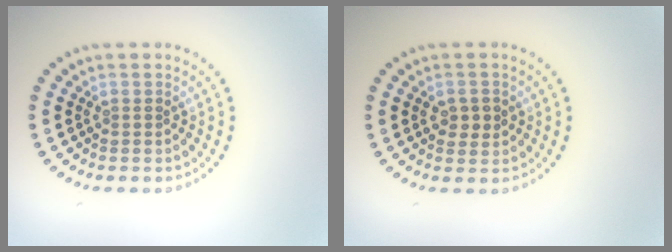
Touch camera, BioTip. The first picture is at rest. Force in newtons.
{"total": 1.8, "press": 1.8, "slide": 0.1}